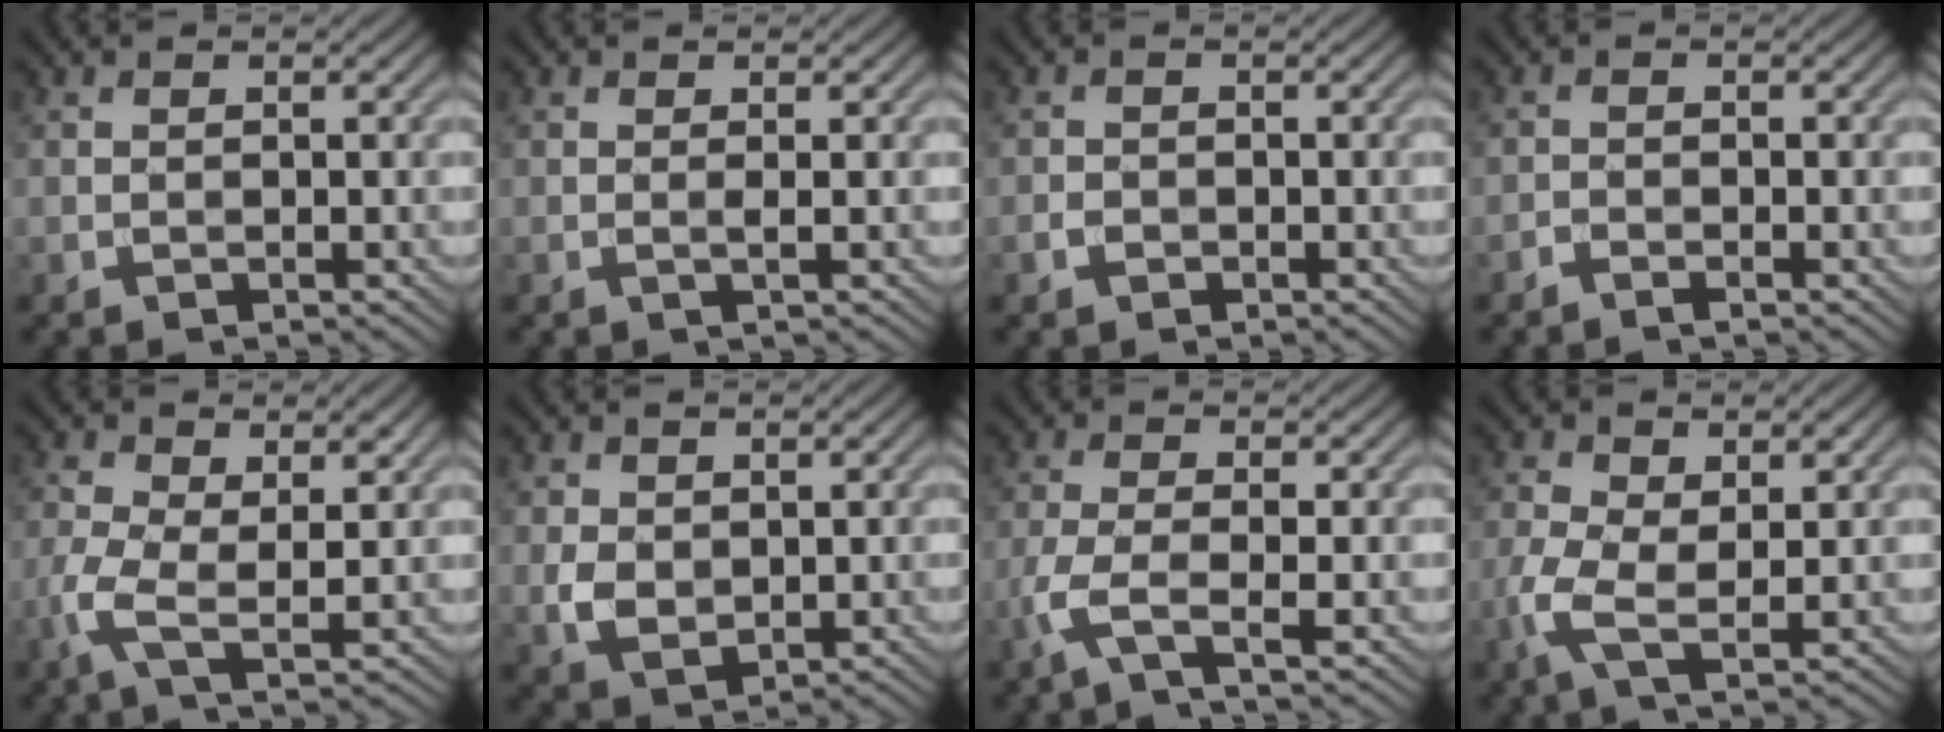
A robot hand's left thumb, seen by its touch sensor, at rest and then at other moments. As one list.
[{"total": 0.8, "force": [0.1, -0.1, 0.7], "torque": [-0.020, 0.000, -0.003]}, {"total": 1.3, "force": [-0.7, 1.0, 0.6], "torque": [-0.010, 0.000, -0.016]}, {"total": 1.1, "force": [-0.9, 0.2, 0.5], "torque": [-0.010, -0.001, -0.021]}, {"total": 5.4, "force": [-0.4, 2.4, 4.8], "torque": [-0.125, -0.002, -0.010]}, {"total": 3.7, "force": [0.6, 2.8, 2.4], "torque": [-0.057, -0.005, 0.015]}, {"total": 4.1, "force": [-2.0, 0.9, 3.5], "torque": [-0.083, -0.002, -0.052]}, {"total": 5.1, "force": [-0.4, 2.5, 4.4], "torque": [-0.120, -0.001, -0.010]}]